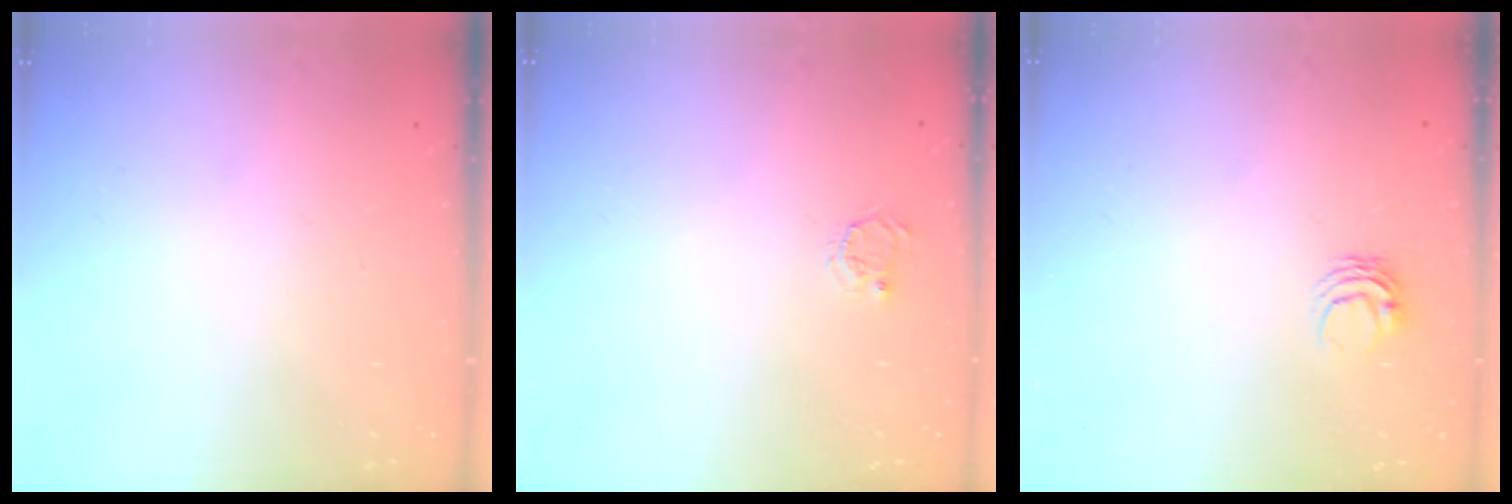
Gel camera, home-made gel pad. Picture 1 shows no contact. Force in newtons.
{"total": 2.5, "press": 2.5, "slide": 0.3}
{"total": 4.9, "press": 4.9, "slide": 0.3}